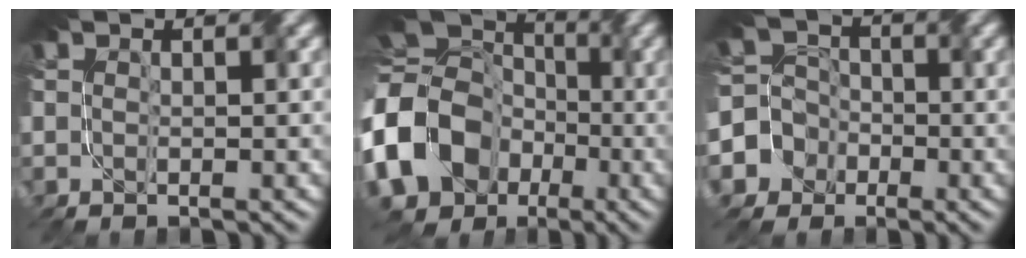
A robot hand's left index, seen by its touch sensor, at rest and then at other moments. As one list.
[{"total": 18.7, "force": [-5.1, 15.4, 9.3], "torque": [-0.208, -0.012, -0.128]}, {"total": 6.1, "force": [-3.0, 5.3, 0.6], "torque": [-0.014, 0.007, -0.073]}]